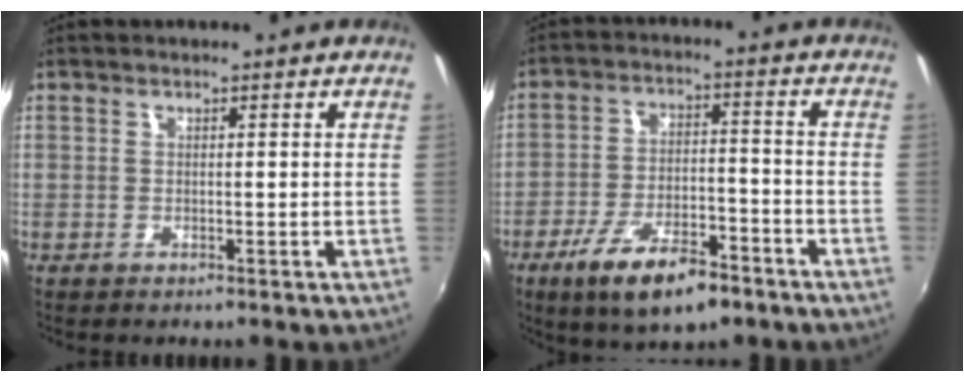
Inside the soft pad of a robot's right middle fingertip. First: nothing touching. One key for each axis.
{"total": 13.1, "fx": -8.5, "fy": 4.5, "fz": 8.9, "tx": -0.178, "ty": -0.015, "tz": -0.139}